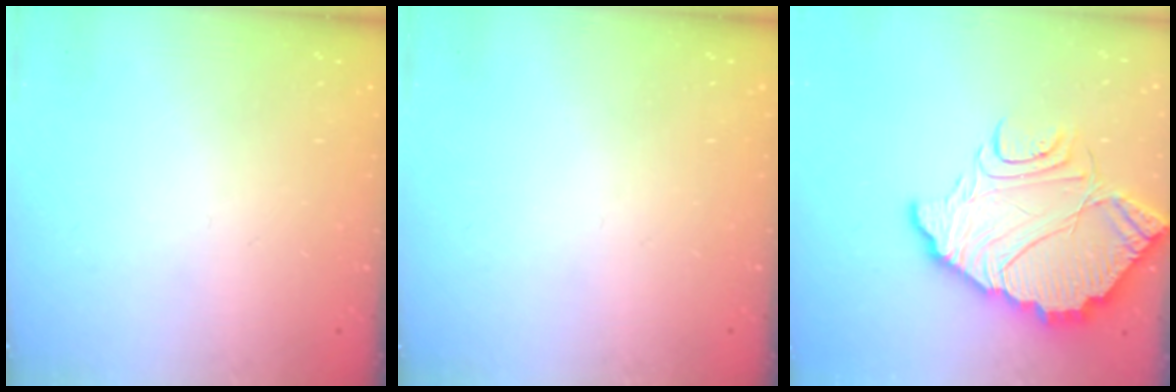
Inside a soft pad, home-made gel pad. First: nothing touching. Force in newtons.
{"total": 0.0}
{"total": 15.3, "press": 15.3, "slide": 1.4}